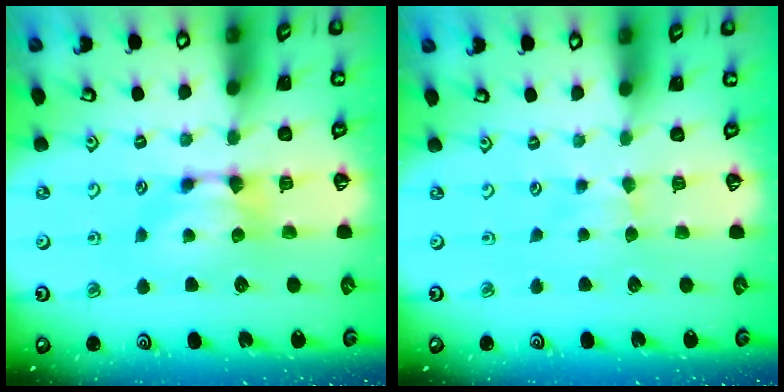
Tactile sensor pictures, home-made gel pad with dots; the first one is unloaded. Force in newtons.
{"total": 2.3, "press": 2.2, "slide": 0.5}